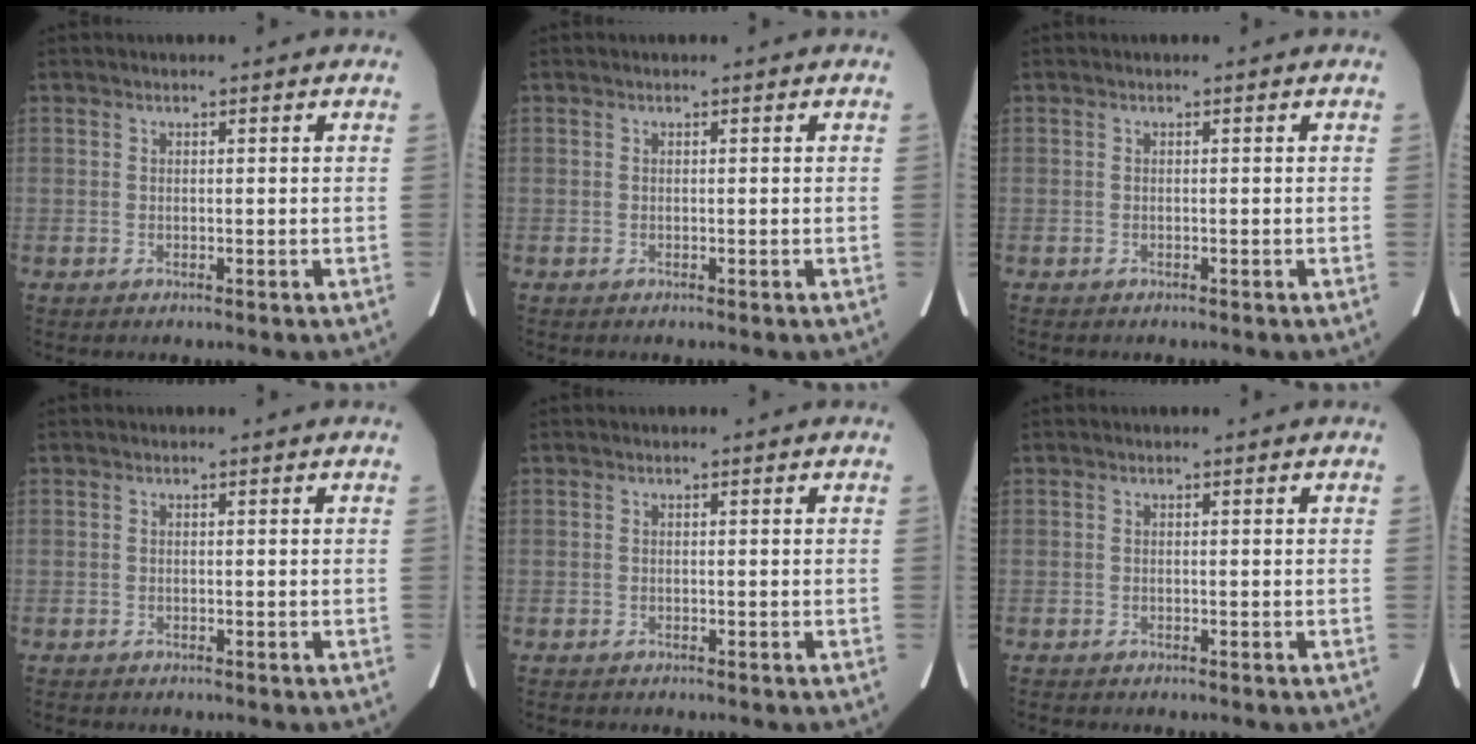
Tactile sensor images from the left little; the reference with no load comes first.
{"total": 0.0}
{"total": 0.7, "force": [-0.6, 0.3, 0.3], "torque": [-0.007, -0.001, -0.006]}
{"total": 1.1, "force": [-0.9, 0.4, 0.4], "torque": [-0.008, -0.002, -0.009]}
{"total": 1.3, "force": [-1.1, 0.5, 0.5], "torque": [-0.009, -0.003, -0.011]}
{"total": 1.2, "force": [-1.1, 0.4, 0.5], "torque": [-0.010, -0.004, -0.011]}